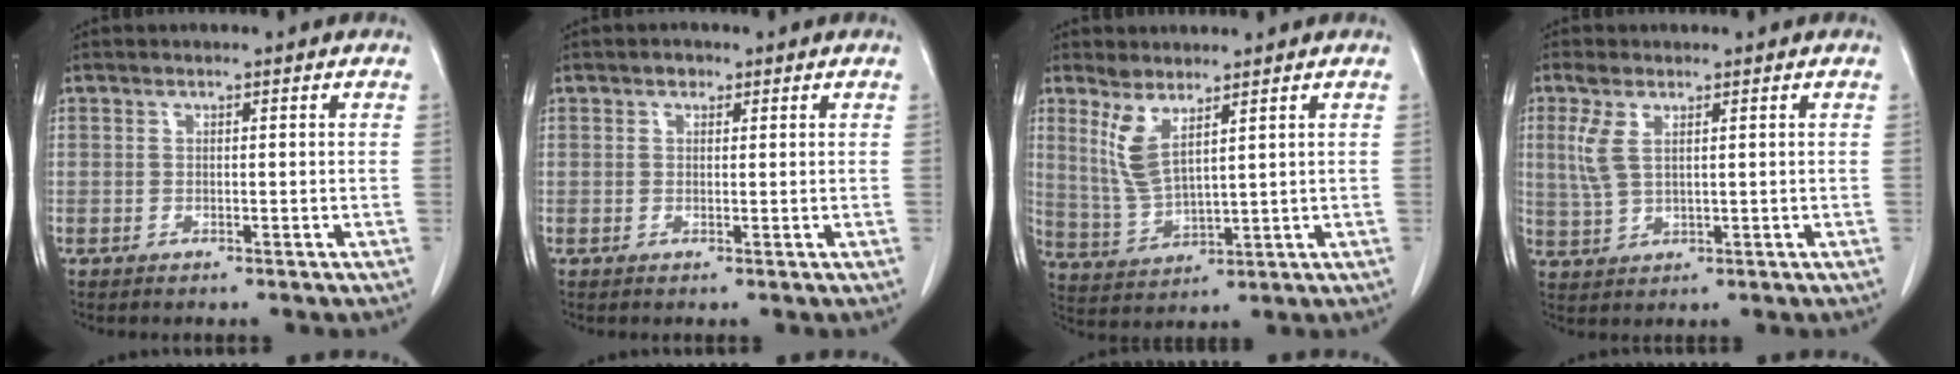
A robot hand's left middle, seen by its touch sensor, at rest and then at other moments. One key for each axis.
{"total": 1.1, "fx": 0.7, "fy": 0.8, "fz": 0.4, "tx": -0.007, "ty": 0.001, "tz": 0.008}
{"total": 6.1, "fx": 3.5, "fy": 1.3, "fz": 4.9, "tx": -0.113, "ty": -0.012, "tz": 0.080}
{"total": 4.4, "fx": 1.6, "fy": 1.6, "fz": 3.8, "tx": -0.108, "ty": 0.001, "tz": 0.040}